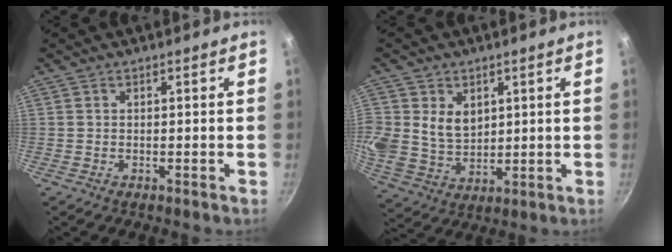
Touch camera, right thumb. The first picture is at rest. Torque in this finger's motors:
{"motor_torque": [0.00, 0.43, 0.43, 0.52, 0.26]}